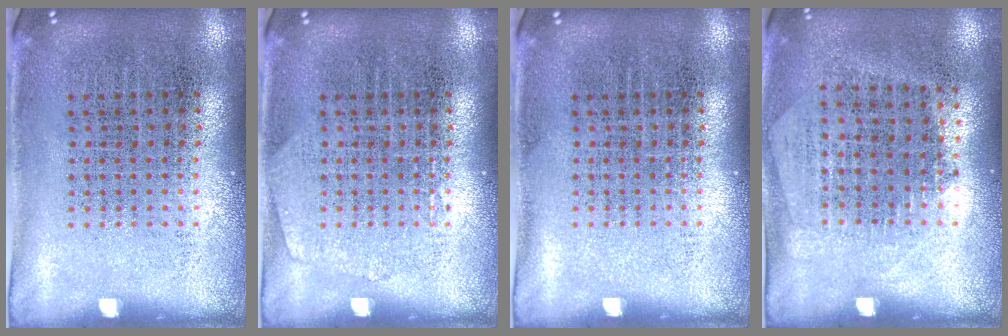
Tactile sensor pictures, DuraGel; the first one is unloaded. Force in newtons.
{"total": 0.9, "press": 0.9, "slide": 0.0}
{"total": 0.0}
{"total": 1.2, "press": 1.0, "slide": 0.6}